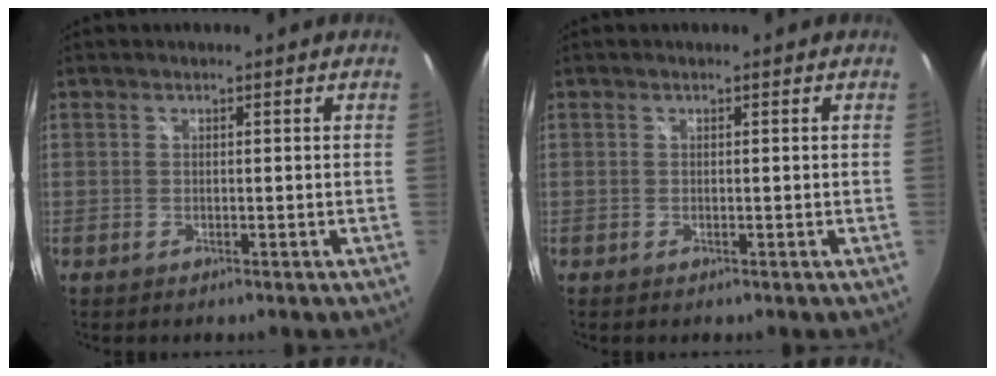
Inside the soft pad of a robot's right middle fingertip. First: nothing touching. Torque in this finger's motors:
{"motor_torque": [-0.03, -0.34, 0.03, 0.01]}